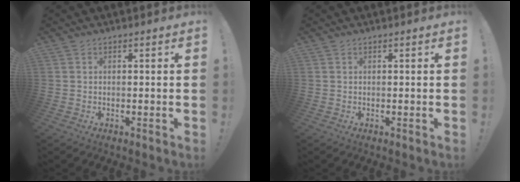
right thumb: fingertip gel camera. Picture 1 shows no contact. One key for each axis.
{"total": 0.0}